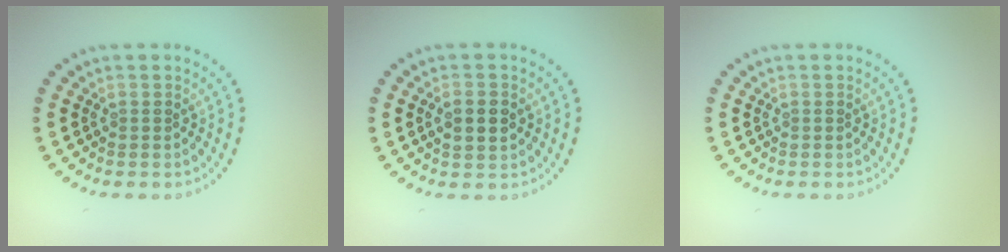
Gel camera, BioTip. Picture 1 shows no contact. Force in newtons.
{"total": 2.3, "press": 2.3, "slide": 0.2}
{"total": 0.0}